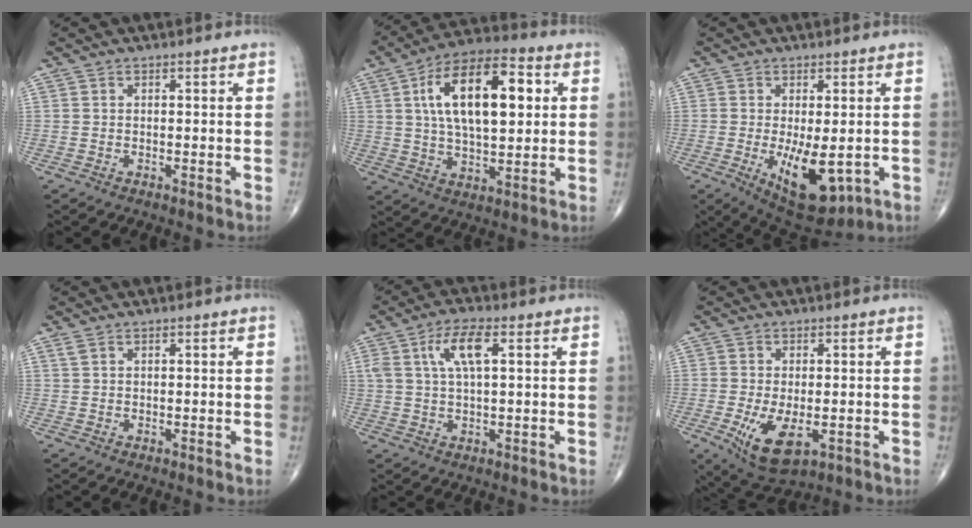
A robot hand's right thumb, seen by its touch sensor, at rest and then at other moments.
{"total": 18.6, "force": [4.2, 8.7, 15.8], "torque": [-0.250, 0.011, 0.066]}
{"total": 11.1, "force": [-2.4, 4.8, 9.7], "torque": [-0.139, -0.022, -0.020]}
{"total": 0.8, "force": [0.6, 0.3, 0.5], "torque": [-0.013, 0.008, 0.016]}
{"total": 6.9, "force": [2.1, 2.3, 6.1], "torque": [-0.128, 0.007, 0.043]}
{"total": 8.8, "force": [-2.5, 4.3, 7.3], "torque": [-0.130, -0.019, -0.030]}